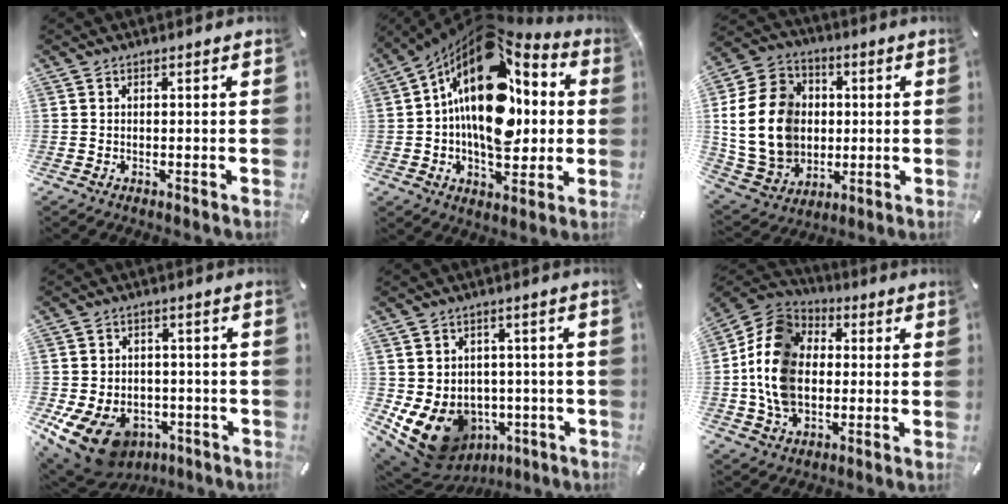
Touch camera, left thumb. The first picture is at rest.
{"total": 22.3, "force": [3.6, 13.5, 17.3], "torque": [-0.299, -0.036, 0.061]}
{"total": 19.0, "force": [0.3, 16.0, 10.3], "torque": [-0.230, 0.009, 0.008]}
{"total": 12.8, "force": [-6.6, 8.7, 6.6], "torque": [-0.147, 0.038, -0.113]}
{"total": 12.5, "force": [-4.2, 10.2, 5.9], "torque": [-0.125, 0.001, -0.069]}
{"total": 14.8, "force": [-1.6, 11.8, 8.8], "torque": [-0.217, 0.025, -0.033]}